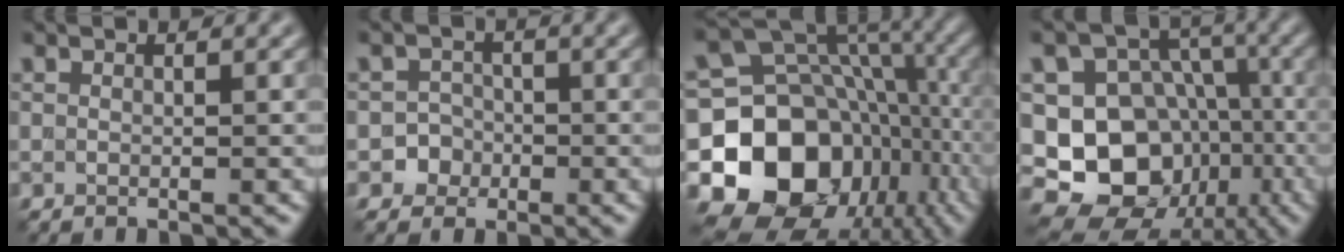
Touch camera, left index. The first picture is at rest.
{"total": 2.8, "force": [-1.2, 2.5, 0.1], "torque": [0.033, 0.006, -0.027]}
{"total": 17.0, "force": [-4.8, 13.2, 9.7], "torque": [-0.184, -0.011, -0.081]}
{"total": 16.2, "force": [-5.4, 14.0, 6.1], "torque": [-0.115, -0.009, -0.090]}